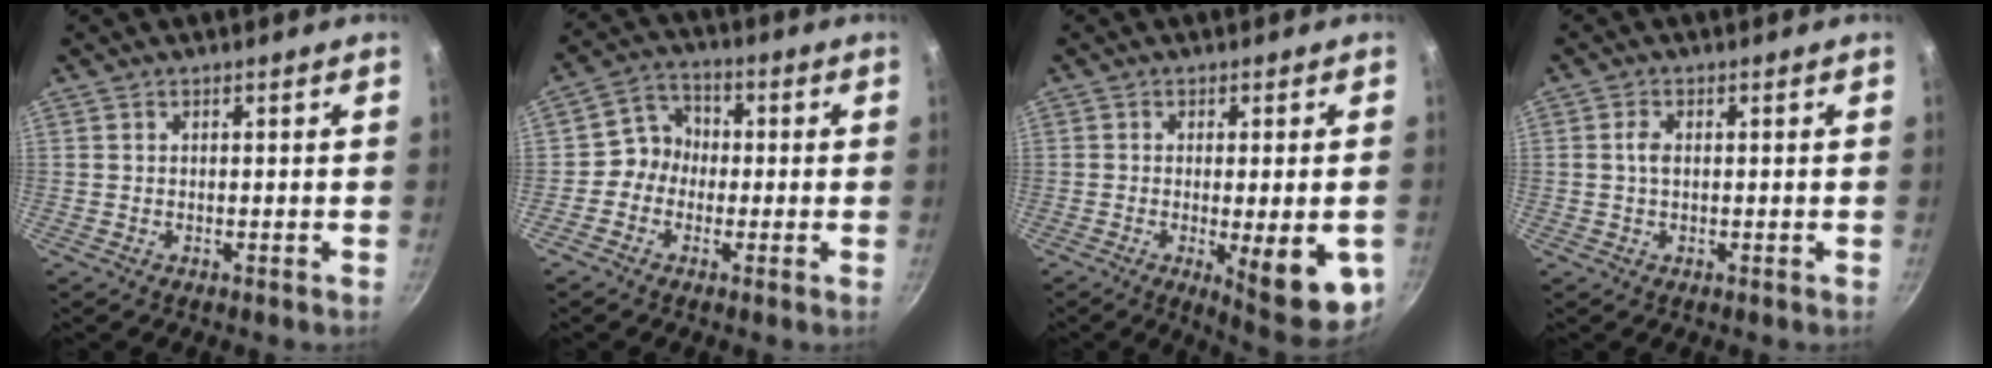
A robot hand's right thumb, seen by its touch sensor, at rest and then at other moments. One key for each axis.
{"total": 5.8, "fx": -1.0, "fy": 5.3, "fz": 2.1, "tx": -0.001, "ty": 0.022, "tz": -0.035}
{"total": 13.2, "fx": -3.3, "fy": 3.5, "fz": 12.3, "tx": -0.145, "ty": -0.008, "tz": -0.034}
{"total": 2.1, "fx": 0.2, "fy": 1.3, "fz": 1.7, "tx": -0.032, "ty": 0.005, "tz": 0.001}